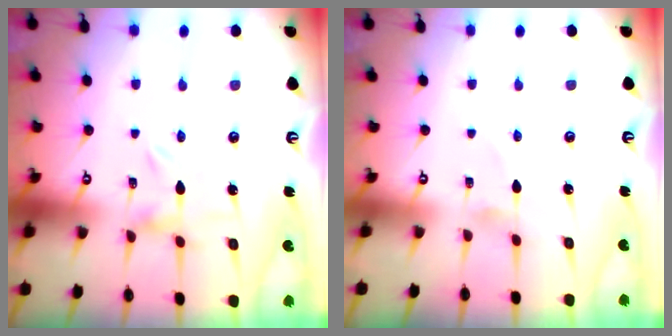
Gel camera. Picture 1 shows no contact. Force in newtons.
{"total": 0.0}